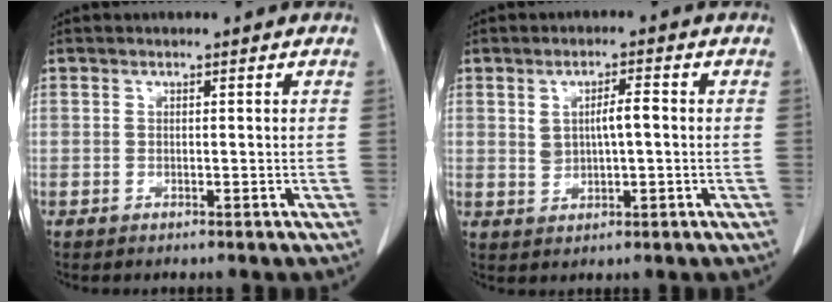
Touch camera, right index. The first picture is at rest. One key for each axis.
{"total": 4.0, "fx": 0.6, "fy": 1.3, "fz": 3.7, "tx": -0.067, "ty": 0.006, "tz": 0.015}